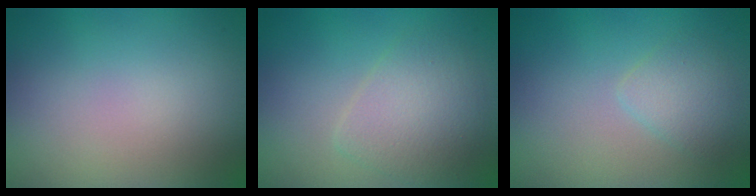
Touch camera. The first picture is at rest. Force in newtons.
{"total": 3.3, "press": 3.3, "slide": 0.1}
{"total": 1.9, "press": 1.9, "slide": 0.1}